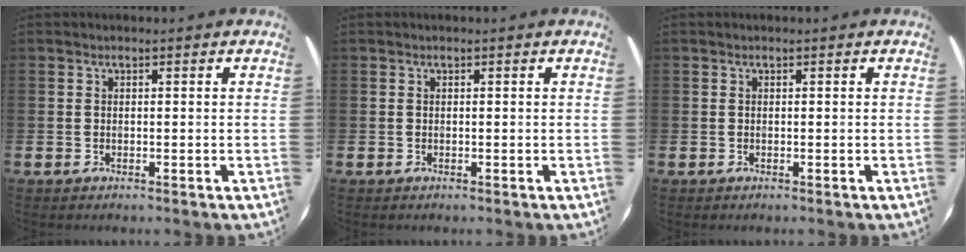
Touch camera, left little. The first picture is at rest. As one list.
[{"total": 0.0}, {"total": 0.0}]